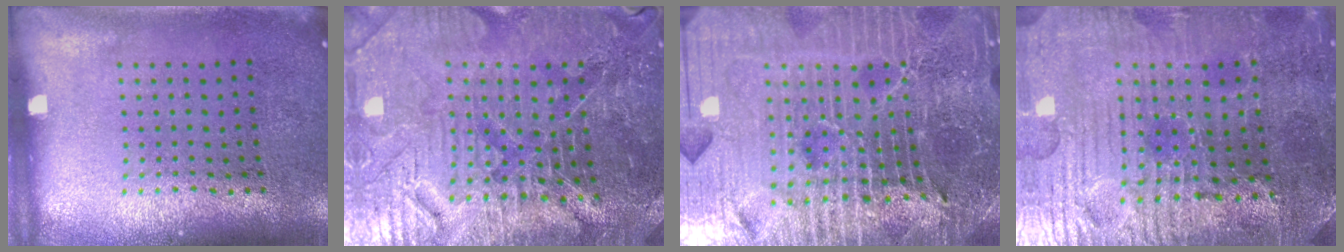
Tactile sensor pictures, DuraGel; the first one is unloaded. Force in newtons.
{"total": 5.0, "press": 4.7, "slide": 1.7}
{"total": 7.3, "press": 6.3, "slide": 3.7}
{"total": 3.7, "press": 3.7, "slide": 0.5}